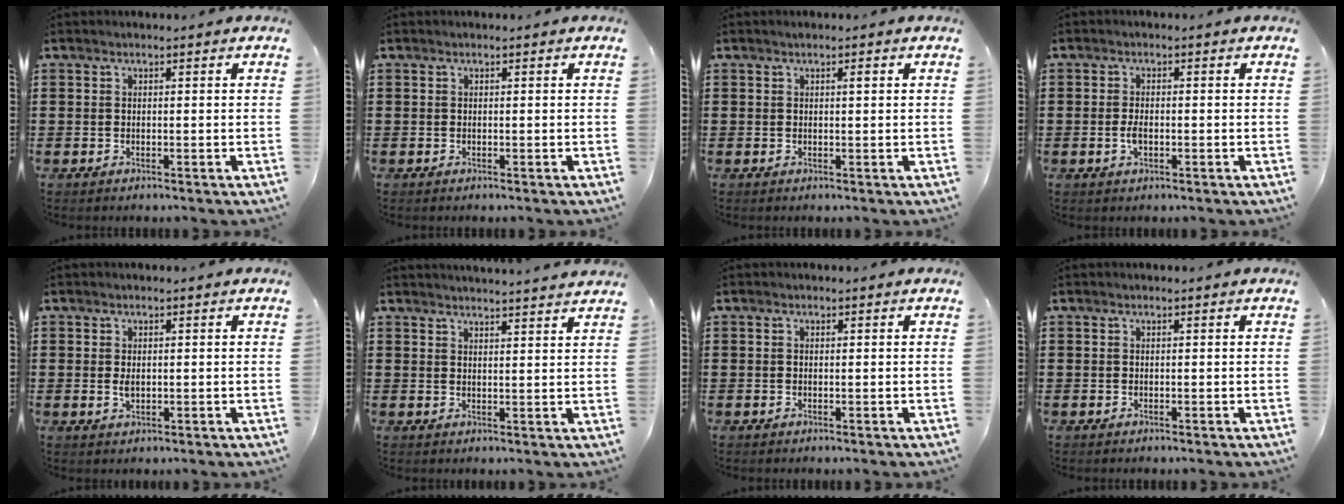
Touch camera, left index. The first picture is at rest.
{"total": 0.0}
{"total": 1.0, "force": [0.4, 0.2, 0.9], "torque": [-0.017, 0.002, 0.007]}
{"total": 2.4, "force": [-0.5, 1.0, 2.1], "torque": [-0.048, -0.002, -0.011]}
{"total": 1.7, "force": [0.2, 0.8, 1.5], "torque": [-0.030, 0.003, 0.002]}
{"total": 2.7, "force": [2.6, -0.5, 0.1], "torque": [-0.009, -0.014, 0.048]}
{"total": 0.0}
{"total": 0.0}